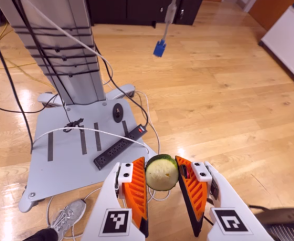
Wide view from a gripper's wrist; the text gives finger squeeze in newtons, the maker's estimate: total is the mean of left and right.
{"total": 6.9, "left": 7.2, "right": 6.7}